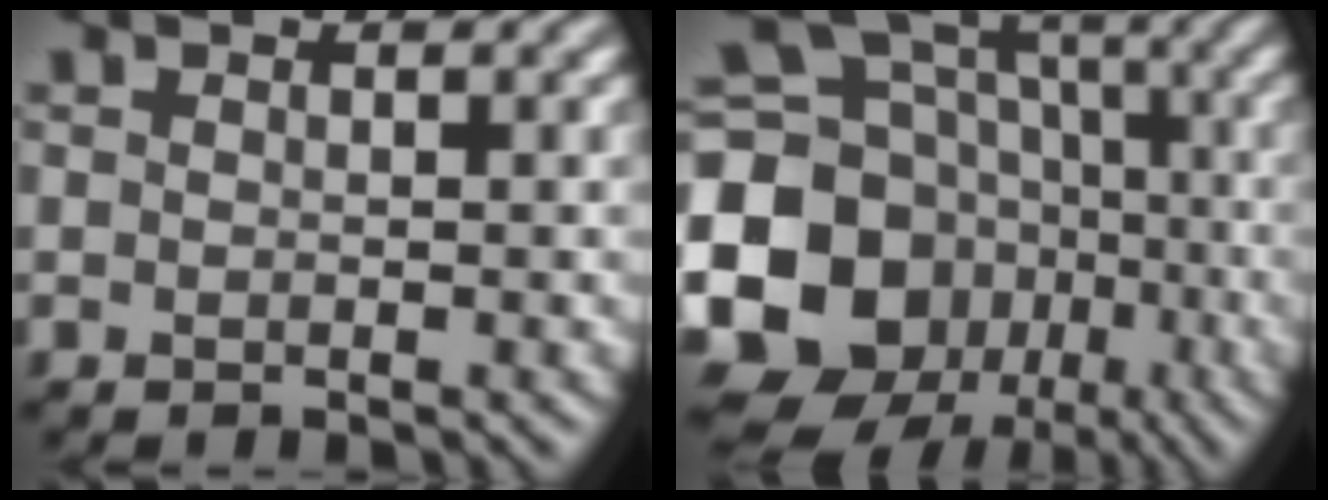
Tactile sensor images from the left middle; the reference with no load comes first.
{"total": 18.0, "force": [-4.4, 15.9, 7.2], "torque": [-0.175, -0.003, -0.099]}